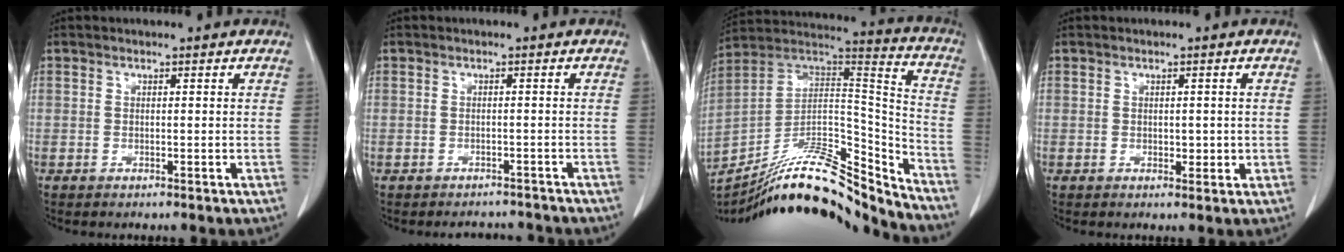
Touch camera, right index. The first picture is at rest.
{"total": 3.4, "force": [-3.1, 1.2, -0.3], "torque": [0.009, 0.000, -0.042]}
{"total": 24.6, "force": [-21.9, 3.9, 10.4], "torque": [-0.163, 0.034, -0.354]}
{"total": 1.9, "force": [0.0, 1.2, 1.4], "torque": [-0.015, 0.000, 0.004]}